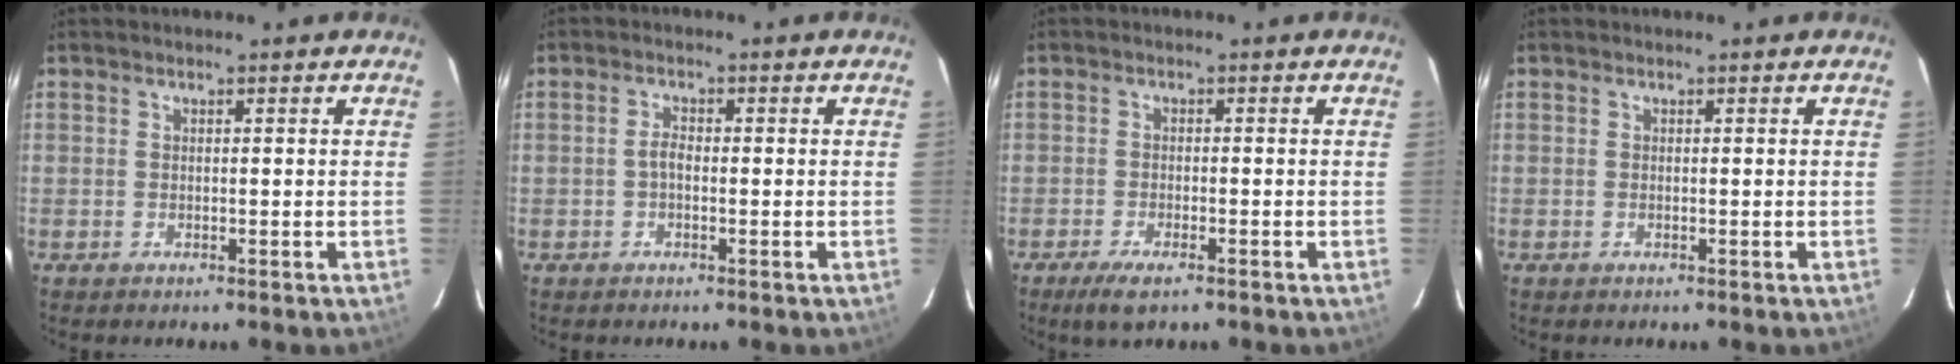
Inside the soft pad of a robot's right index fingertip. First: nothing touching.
{"total": 1.7, "force": [-0.4, 0.9, 1.4], "torque": [-0.029, 0.007, -0.010]}
{"total": 4.6, "force": [-3.2, 1.2, 3.1], "torque": [-0.073, -0.014, -0.059]}
{"total": 0.0}